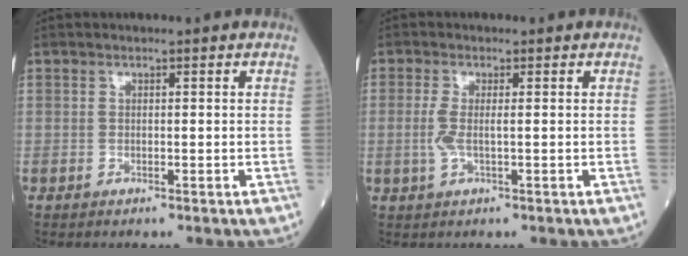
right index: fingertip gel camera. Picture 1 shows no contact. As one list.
[{"total": 2.8, "force": [-0.2, 0.5, 2.7], "torque": [-0.067, -0.004, -0.005]}]